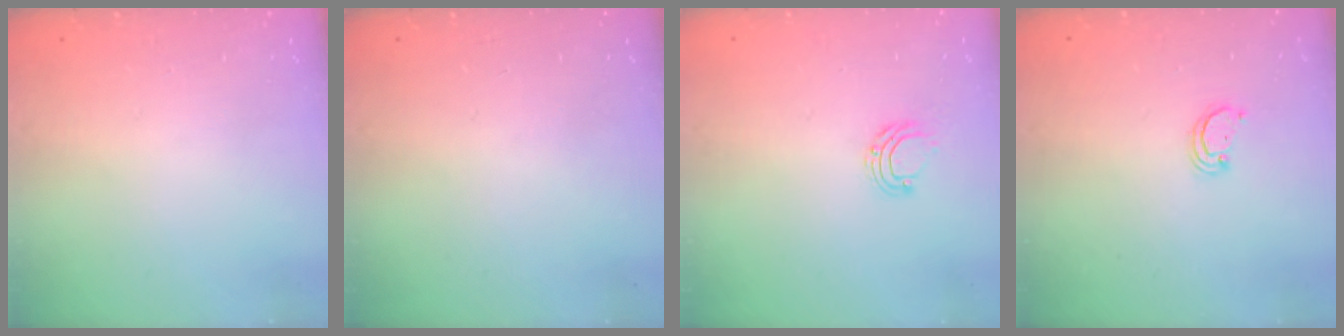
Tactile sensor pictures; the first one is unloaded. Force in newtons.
{"total": 0.0}
{"total": 5.7, "press": 5.7, "slide": 0.4}
{"total": 2.4, "press": 2.4, "slide": 0.2}